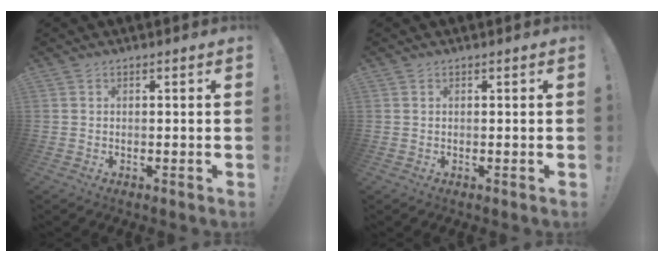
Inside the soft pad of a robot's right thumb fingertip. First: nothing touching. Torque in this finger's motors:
{"motor_torque": [0.02, -0.02, 0.06, -0.14, -0.02]}